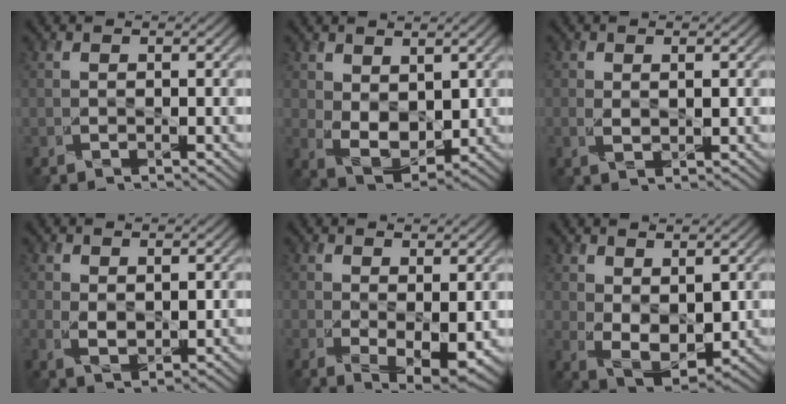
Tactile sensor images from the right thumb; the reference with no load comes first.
{"total": 5.9, "force": [1.6, 3.8, 4.3], "torque": [-0.092, -0.014, 0.034]}
{"total": 1.9, "force": [0.3, 1.0, 1.6], "torque": [-0.035, -0.002, 0.007]}
{"total": 2.7, "force": [0.8, 1.6, 2.0], "torque": [-0.046, -0.005, 0.018]}
{"total": 4.6, "force": [0.5, 2.1, 4.1], "torque": [-0.077, -0.018, 0.020]}
{"total": 6.5, "force": [1.5, 3.7, 5.0], "torque": [-0.106, -0.013, 0.034]}